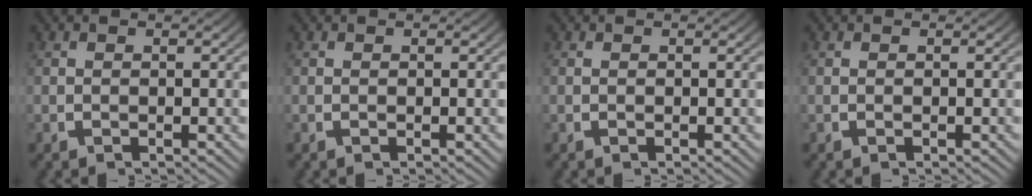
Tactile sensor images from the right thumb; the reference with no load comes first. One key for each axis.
{"total": 0.0}
{"total": 0.0}
{"total": 0.0}